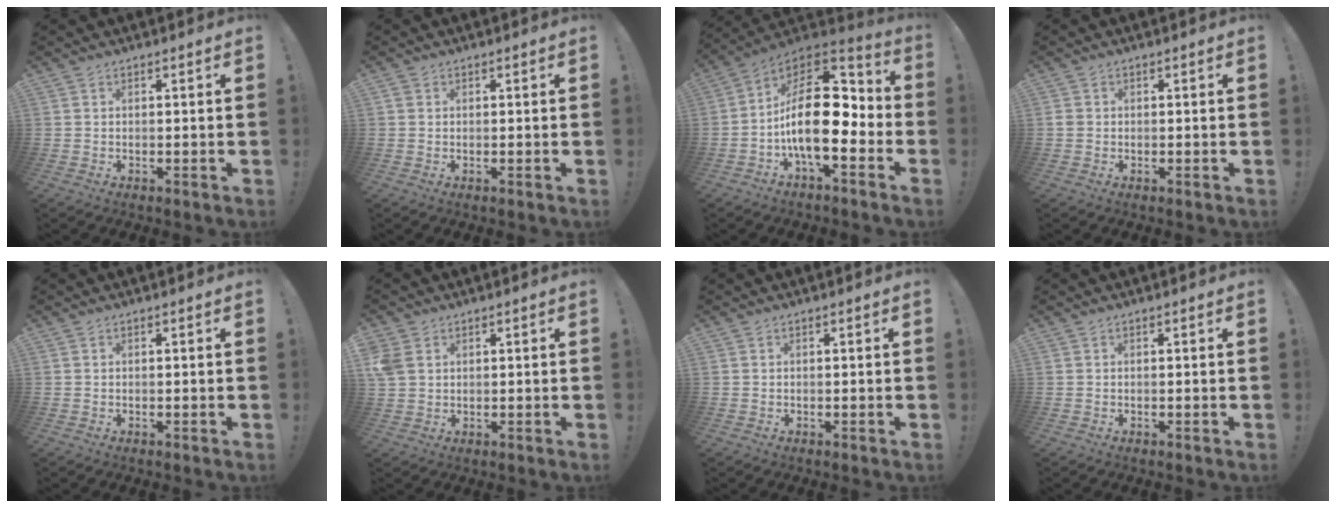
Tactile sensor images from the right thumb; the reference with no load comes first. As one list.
[{"total": 1.0, "force": [0.4, 0.9, 0.3], "torque": [-0.013, 0.005, 0.010]}, {"total": 22.0, "force": [-2.1, 11.1, 19.0], "torque": [-0.336, 0.012, -0.032]}, {"total": 1.3, "force": [0.0, 1.2, 0.5], "torque": [-0.015, 0.006, 0.002]}, {"total": 0.0}, {"total": 5.1, "force": [1.9, 3.9, 2.7], "torque": [-0.057, 0.003, 0.040]}, {"total": 0.0}, {"total": 0.0}]